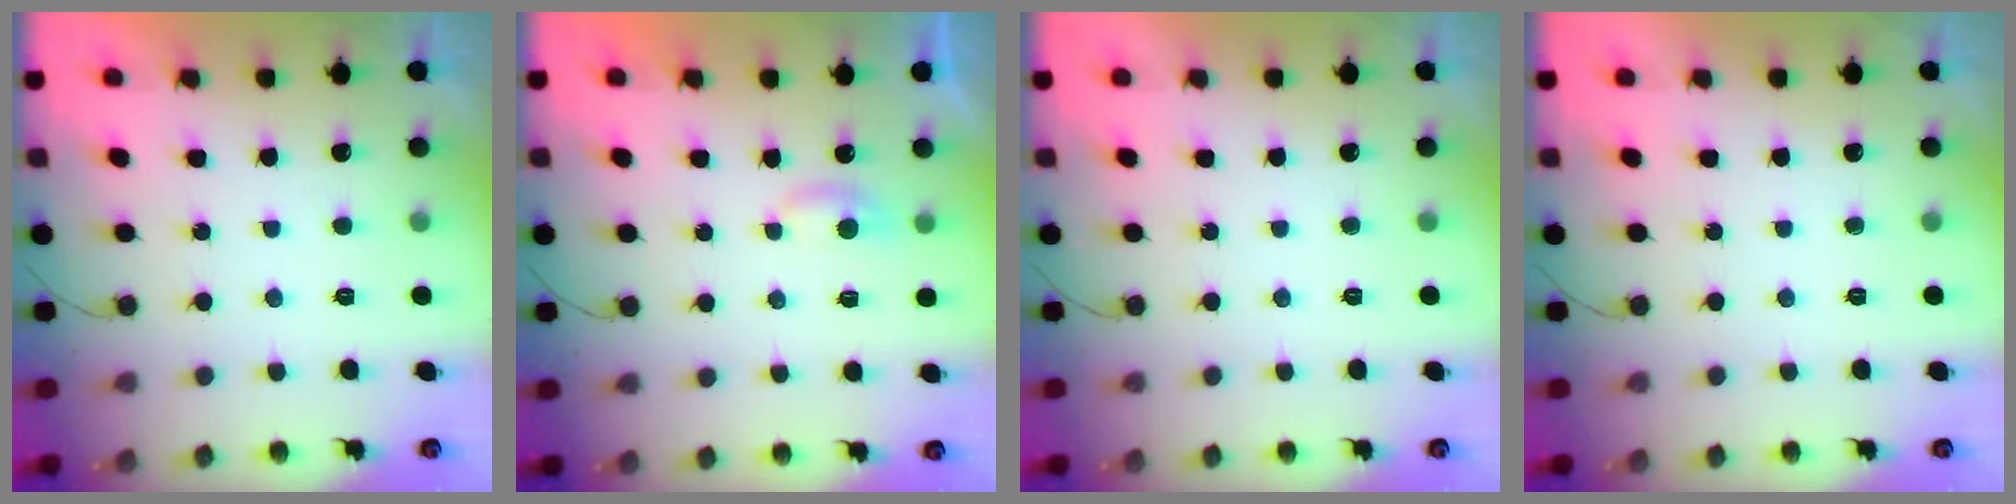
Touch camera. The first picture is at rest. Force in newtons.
{"total": 2.8, "press": 2.8, "slide": 0.3}
{"total": 0.0}
{"total": 0.0}